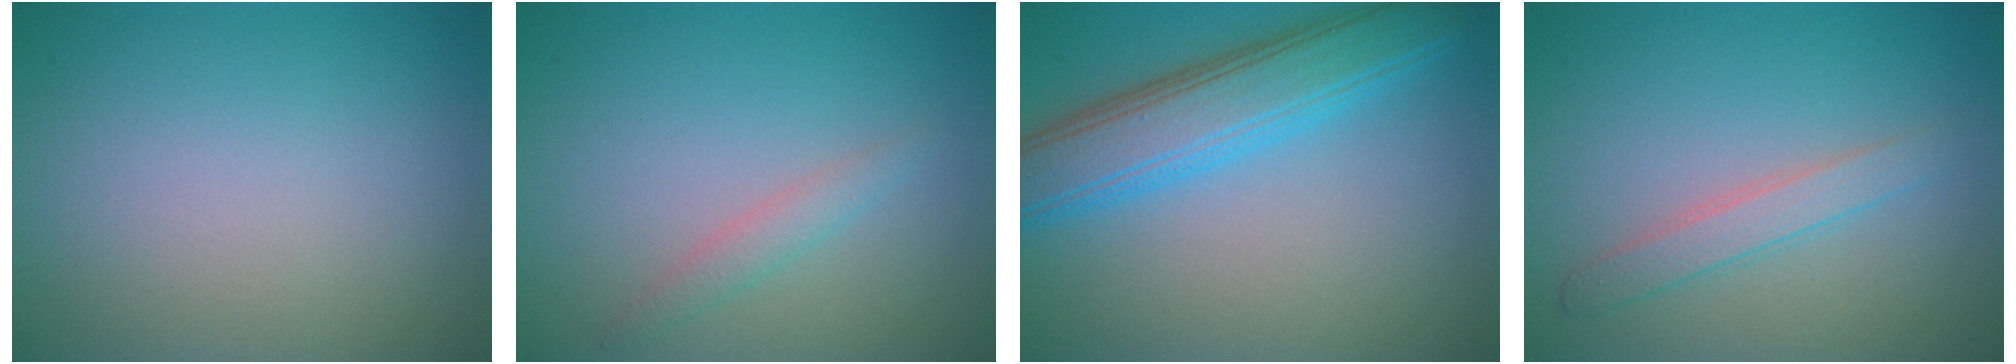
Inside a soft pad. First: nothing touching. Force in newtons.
{"total": 1.3, "press": 1.3, "slide": 0.1}
{"total": 6.6, "press": 6.6, "slide": 0.2}
{"total": 2.1, "press": 2.1, "slide": 0.0}